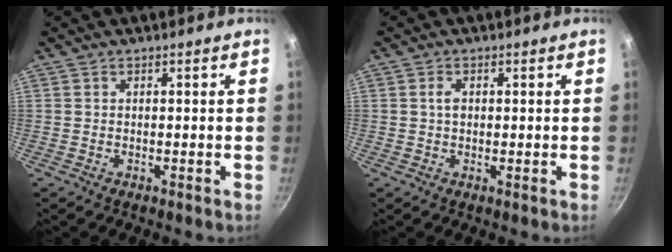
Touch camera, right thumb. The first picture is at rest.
{"total": 1.9, "force": [0.3, 1.1, 1.5], "torque": [-0.026, -0.001, 0.002]}